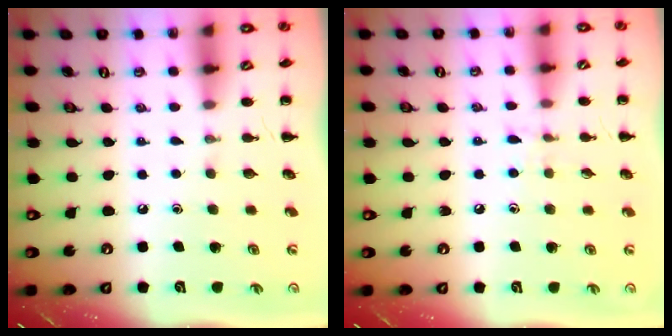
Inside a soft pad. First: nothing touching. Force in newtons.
{"total": 6.4, "press": 6.0, "slide": 2.3}